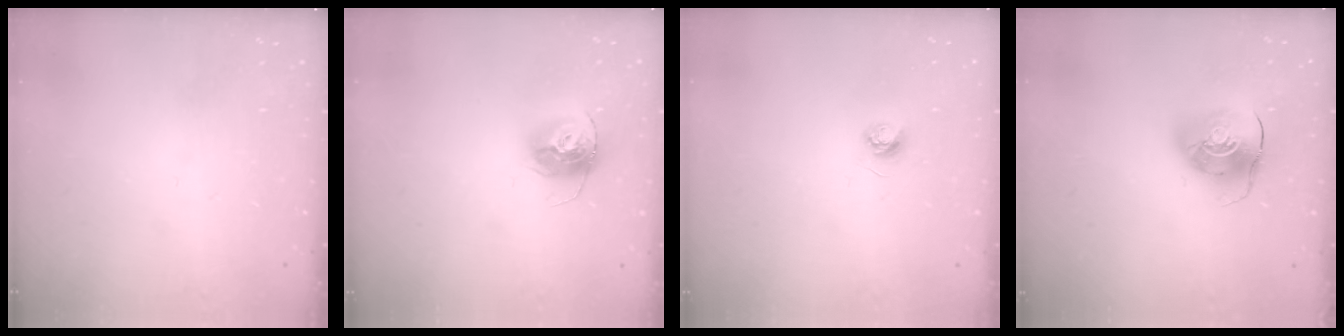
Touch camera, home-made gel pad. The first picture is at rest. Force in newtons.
{"total": 13.4, "press": 13.4, "slide": 1.2}
{"total": 3.4, "press": 3.4, "slide": 0.4}
{"total": 9.4, "press": 9.3, "slide": 1.3}